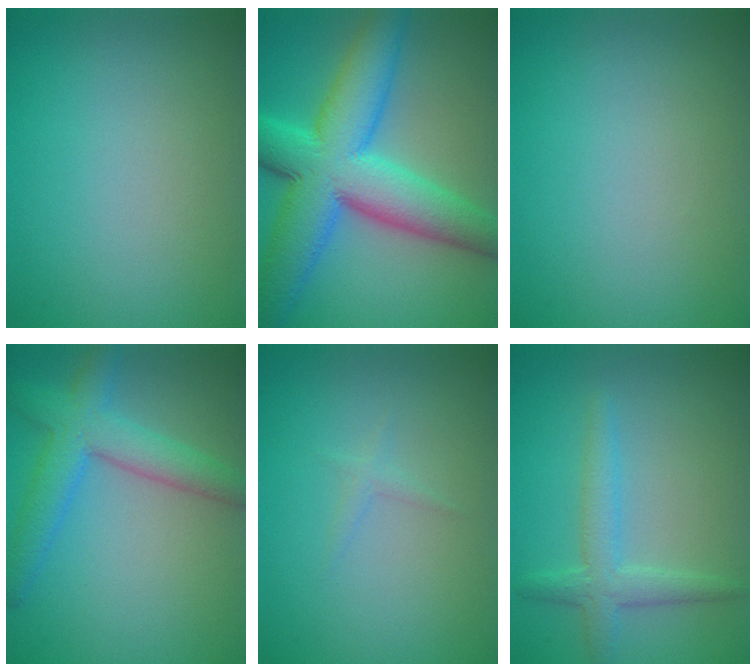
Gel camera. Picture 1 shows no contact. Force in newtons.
{"total": 11.9, "press": 11.9, "slide": 0.3}
{"total": 0.0}
{"total": 4.7, "press": 4.6, "slide": 0.4}
{"total": 0.7, "press": 0.7, "slide": 0.0}
{"total": 2.8, "press": 2.8, "slide": 0.1}